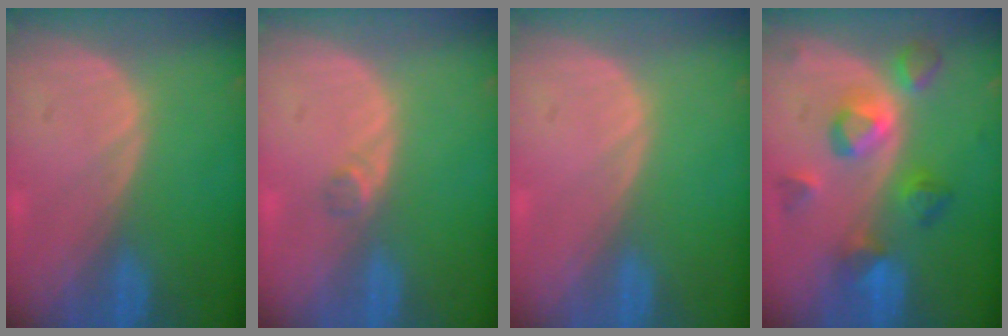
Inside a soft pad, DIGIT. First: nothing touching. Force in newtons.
{"total": 1.3, "press": 1.1, "slide": 0.7}
{"total": 0.6, "press": 0.1, "slide": 0.6}
{"total": 7.6, "press": 7.5, "slide": 1.4}